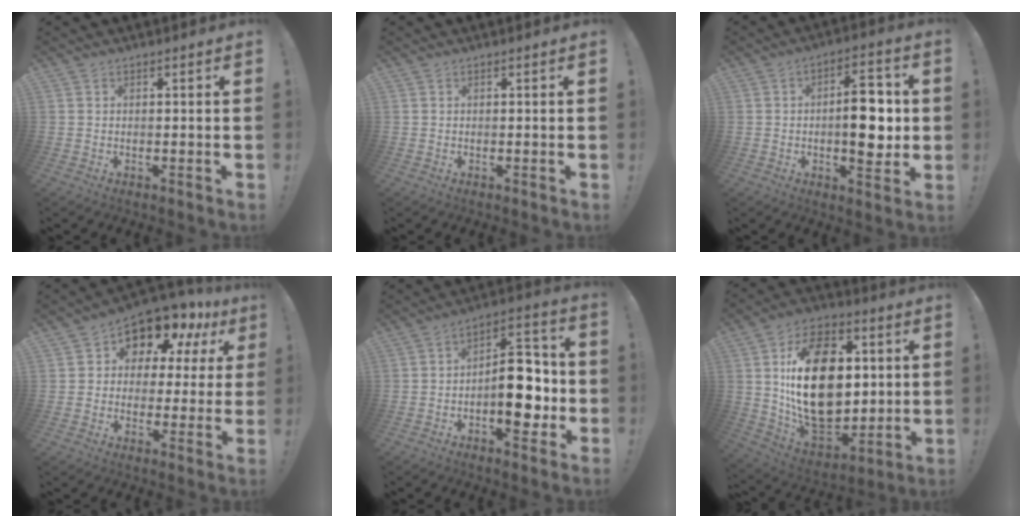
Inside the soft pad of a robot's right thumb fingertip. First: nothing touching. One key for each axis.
{"total": 0.0}
{"total": 12.7, "fx": -0.5, "fy": 6.3, "fz": 11.1, "tx": -0.148, "ty": 0.010, "tz": -0.011}
{"total": 9.2, "fx": 6.4, "fy": 5.4, "fz": 3.8, "tx": -0.059, "ty": -0.064, "tz": 0.112}
{"total": 15.1, "fx": -3.7, "fy": 8.3, "fz": 12.0, "tx": -0.169, "ty": 0.036, "tz": -0.058}
{"total": 27.5, "fx": 3.5, "fy": 18.4, "fz": 20.2, "tx": -0.359, "ty": -0.016, "tz": 0.075}